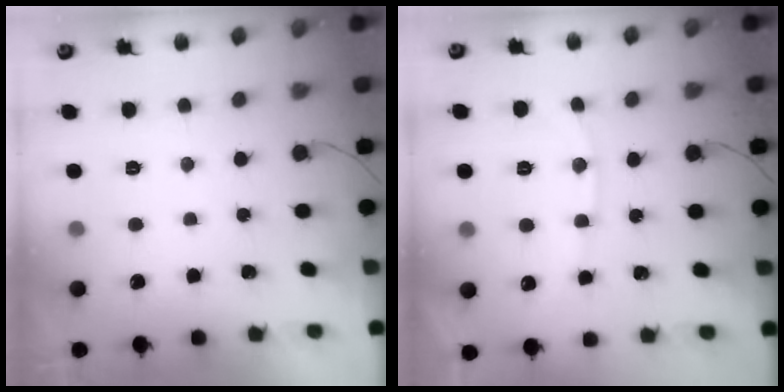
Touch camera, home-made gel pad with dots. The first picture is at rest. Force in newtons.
{"total": 7.7, "press": 7.6, "slide": 1.1}